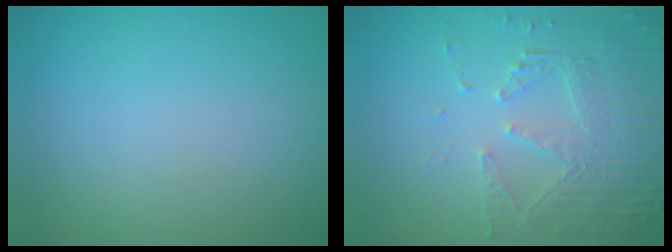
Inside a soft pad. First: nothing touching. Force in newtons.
{"total": 5.5, "press": 3.7, "slide": 4.0}